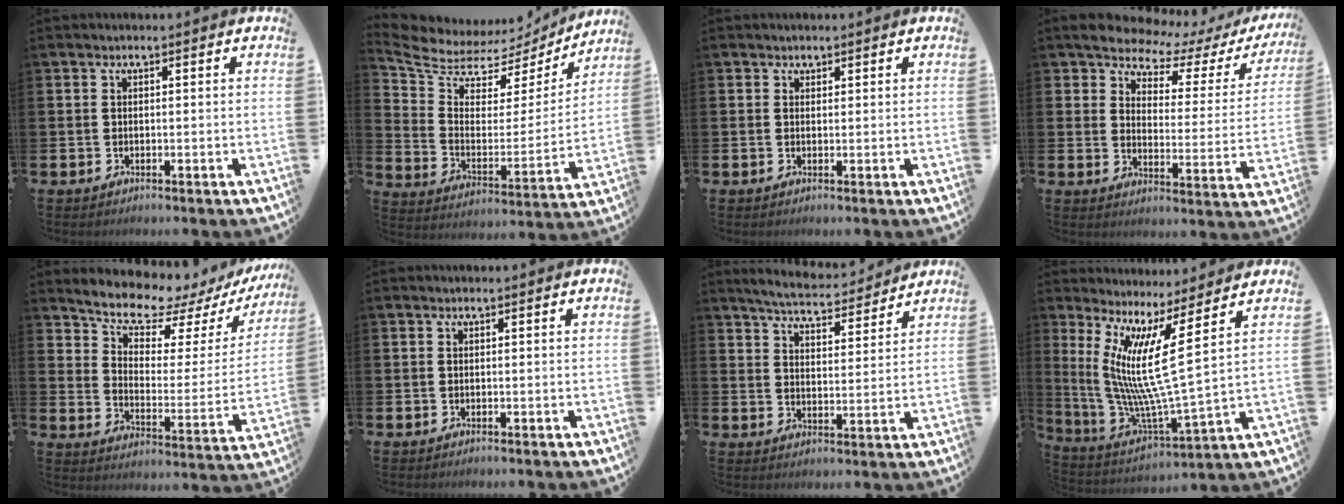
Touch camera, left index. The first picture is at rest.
{"total": 7.1, "force": [6.4, 2.9, 0.8], "torque": [-0.060, -0.058, 0.109]}
{"total": 0.9, "force": [0.7, 0.5, -0.1], "torque": [0.015, -0.002, 0.010]}
{"total": 7.6, "force": [6.8, 2.3, 2.2], "torque": [-0.064, -0.050, 0.115]}
{"total": 8.3, "force": [7.7, 2.0, 2.1], "torque": [-0.067, -0.066, 0.130]}
{"total": 0.0}
{"total": 5.8, "force": [5.6, 0.6, 1.3], "torque": [-0.037, -0.035, 0.096]}
{"total": 10.7, "force": [5.0, 0.2, 9.4], "torque": [-0.180, -0.068, 0.074]}